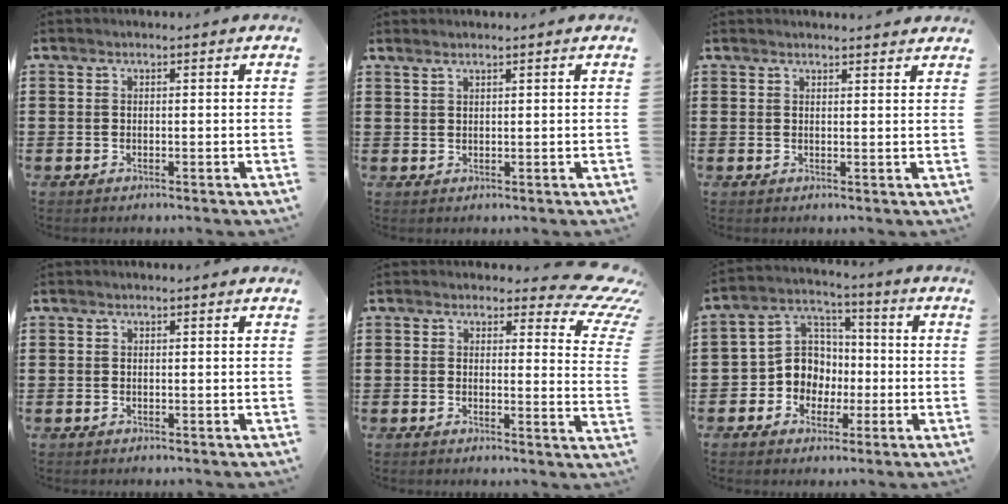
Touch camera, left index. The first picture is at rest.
{"total": 1.1, "force": [1.0, 0.0, 0.5], "torque": [-0.011, 0.000, 0.019]}
{"total": 1.7, "force": [1.6, -0.1, 0.3], "torque": [-0.009, 0.000, 0.032]}
{"total": 0.0}
{"total": 4.6, "force": [3.5, 1.6, 2.5], "torque": [-0.033, -0.019, 0.056]}
{"total": 7.3, "force": [-1.8, 6.7, 2.3], "torque": [-0.076, 0.012, -0.038]}